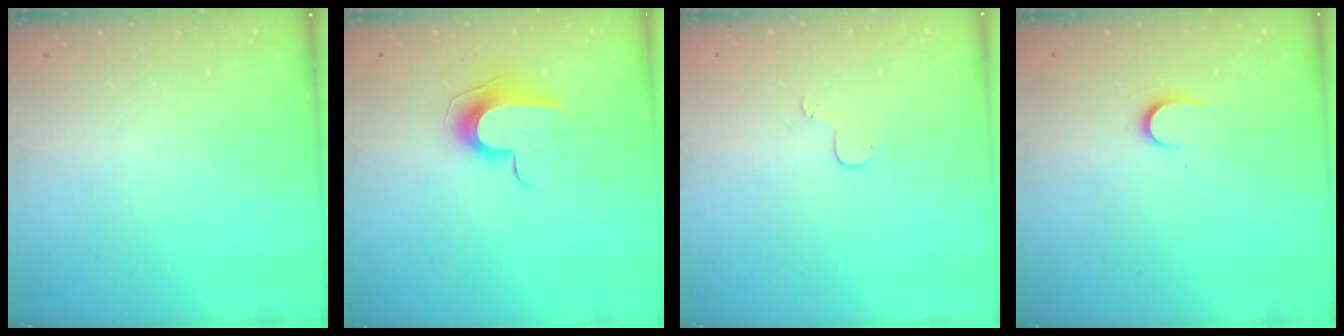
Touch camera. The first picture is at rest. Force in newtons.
{"total": 9.0, "press": 9.0, "slide": 0.5}
{"total": 3.5, "press": 3.5, "slide": 0.4}
{"total": 6.9, "press": 6.9, "slide": 0.8}